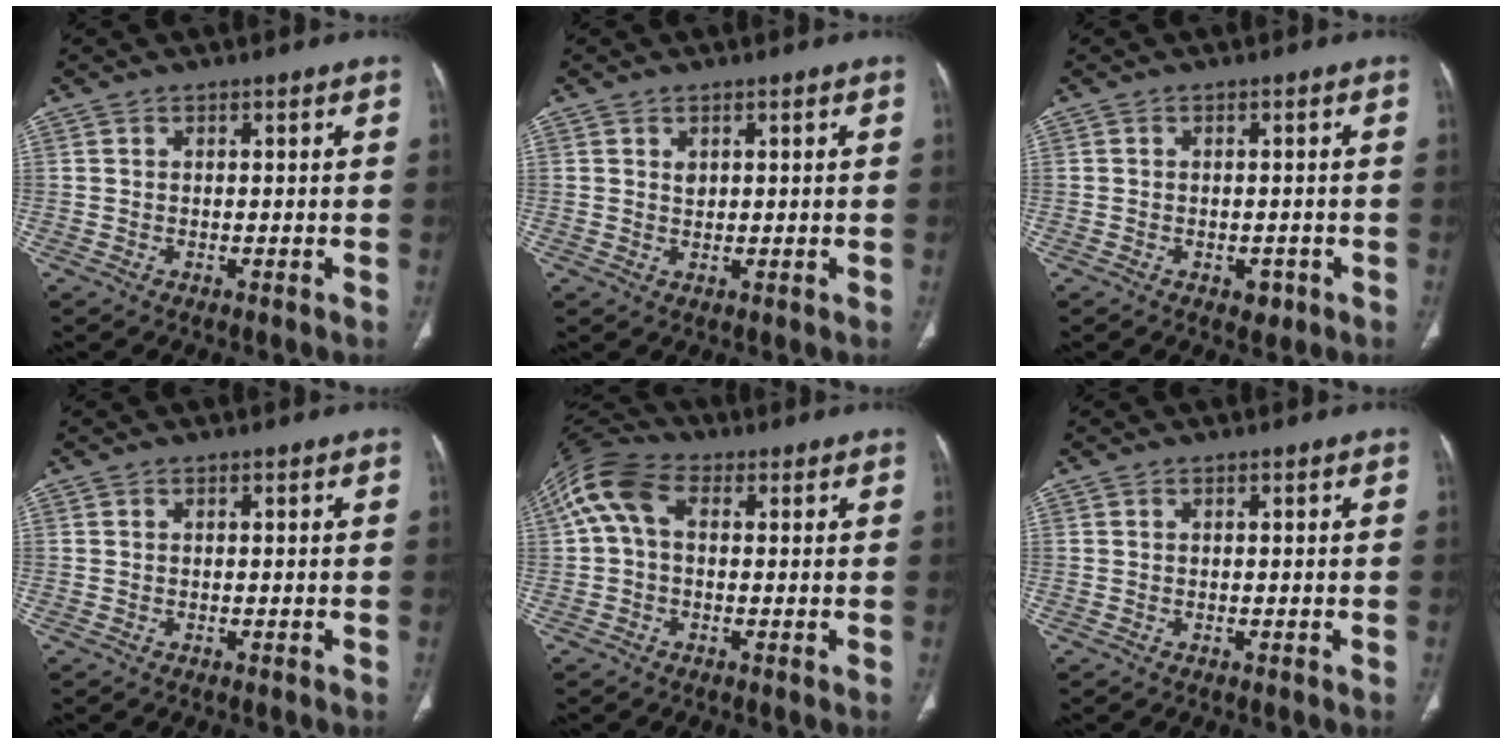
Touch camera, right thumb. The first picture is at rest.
{"total": 1.3, "force": [0.7, 0.9, 0.7], "torque": [-0.006, -0.005, 0.015]}
{"total": 2.2, "force": [-1.1, 1.5, 1.2], "torque": [-0.003, 0.003, -0.008]}
{"total": 0.0}
{"total": 9.7, "force": [1.8, 6.4, 7.1], "torque": [-0.150, 0.033, 0.024]}
{"total": 0.0}